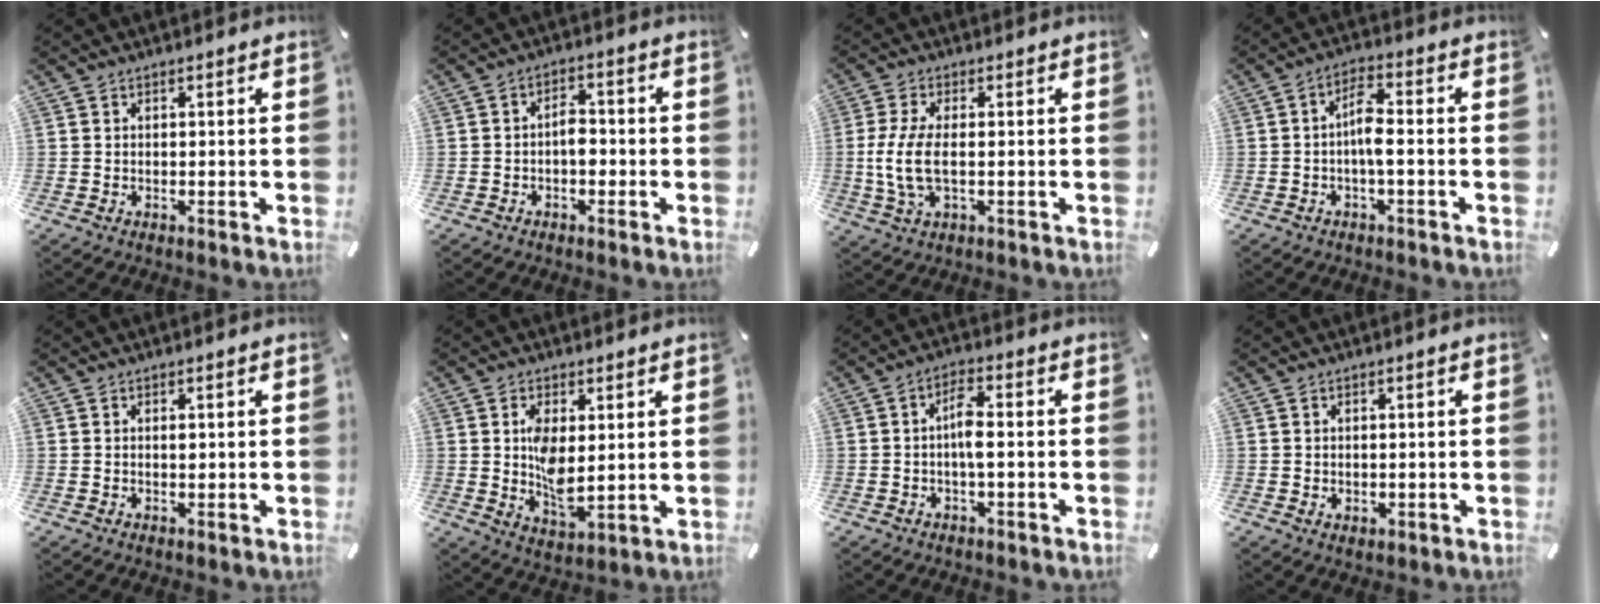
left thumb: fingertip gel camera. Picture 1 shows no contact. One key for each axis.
{"total": 3.7, "fx": -1.2, "fy": 2.3, "fz": 2.7, "tx": -0.050, "ty": 0.012, "tz": -0.023}
{"total": 8.7, "fx": -0.4, "fy": 3.3, "fz": 8.1, "tx": -0.177, "ty": -0.016, "tz": -0.008}
{"total": 6.1, "fx": -1.2, "fy": 2.2, "fz": 5.6, "tx": -0.105, "ty": 0.012, "tz": -0.022}
{"total": 0.8, "fx": 0.1, "fy": 0.4, "fz": 0.7, "tx": -0.014, "ty": 0.001, "tz": 0.001}
{"total": 7.7, "fx": 1.5, "fy": 4.0, "fz": 6.4, "tx": -0.109, "ty": -0.010, "tz": 0.021}
{"total": 5.3, "fx": -0.7, "fy": 1.7, "fz": 4.9, "tx": -0.096, "ty": 0.008, "tz": -0.015}
{"total": 1.0, "fx": 0.1, "fy": 0.9, "fz": 0.2, "tx": -0.005, "ty": 0.005, "tz": 0.000}